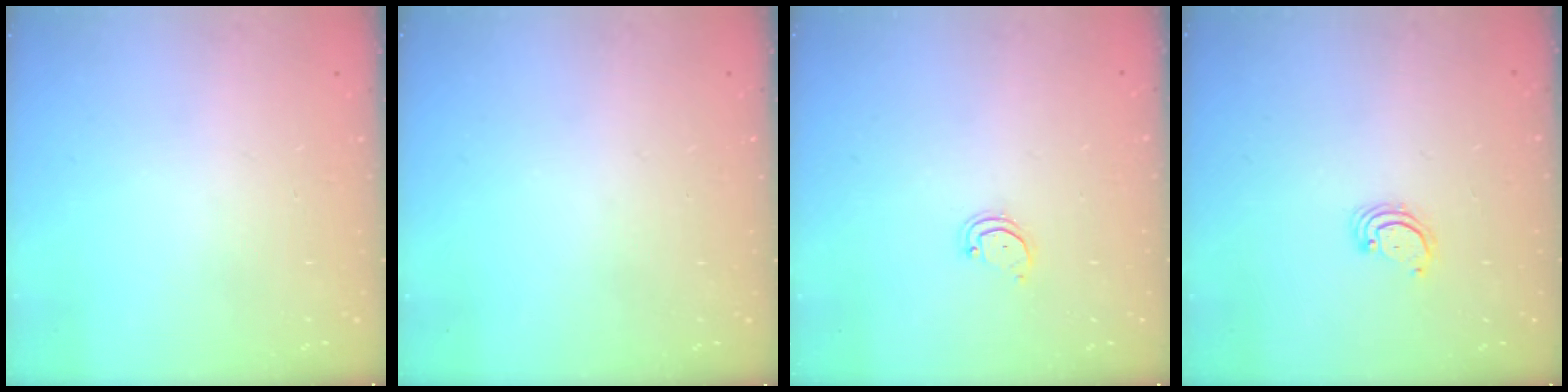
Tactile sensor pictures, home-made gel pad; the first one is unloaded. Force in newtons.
{"total": 0.0}
{"total": 2.6, "press": 2.6, "slide": 0.2}
{"total": 2.8, "press": 2.8, "slide": 0.2}